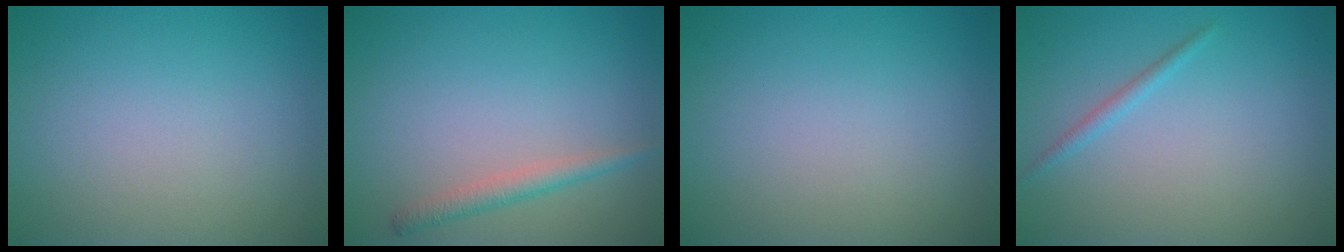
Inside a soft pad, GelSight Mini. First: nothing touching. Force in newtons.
{"total": 1.8, "press": 1.8, "slide": 0.1}
{"total": 0.0}
{"total": 1.0, "press": 1.0, "slide": 0.0}